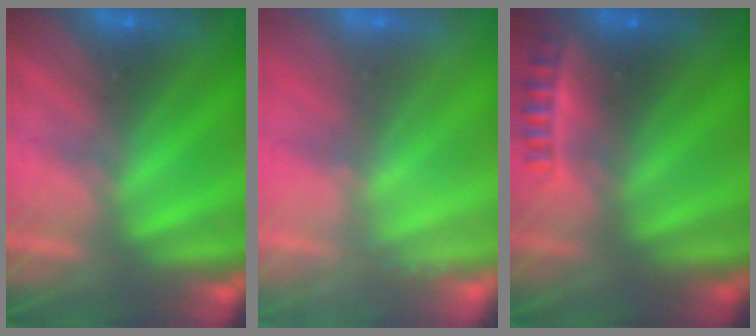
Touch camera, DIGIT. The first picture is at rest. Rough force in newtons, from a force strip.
{"total": 2.4}
{"total": 2.4}